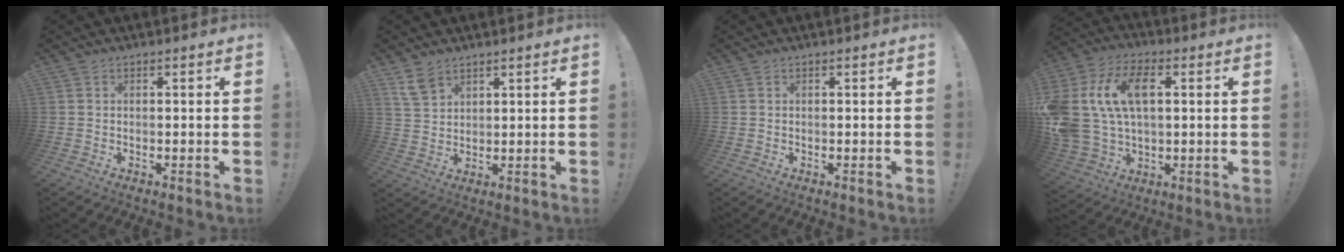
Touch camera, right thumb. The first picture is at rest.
{"total": 5.9, "force": [4.4, 3.2, 2.4], "torque": [-0.043, -0.017, 0.085]}
{"total": 0.0}
{"total": 18.5, "force": [4.4, 12.3, 13.0], "torque": [-0.257, 0.001, 0.079]}